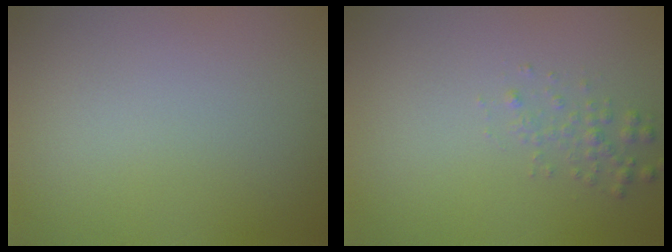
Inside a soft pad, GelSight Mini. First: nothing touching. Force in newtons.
{"total": 1.3, "press": 1.3, "slide": 0.0}